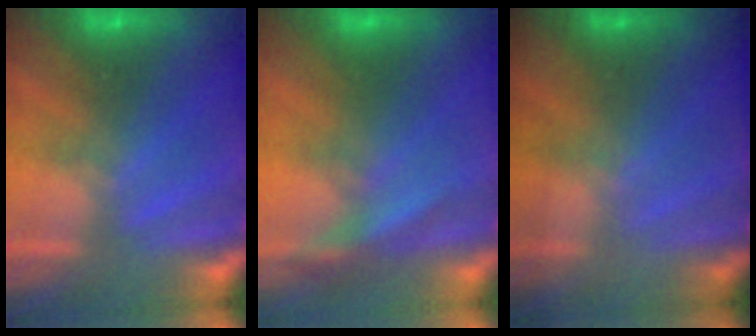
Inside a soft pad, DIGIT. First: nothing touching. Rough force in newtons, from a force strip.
{"total": 2.9}
{"total": 1.7}